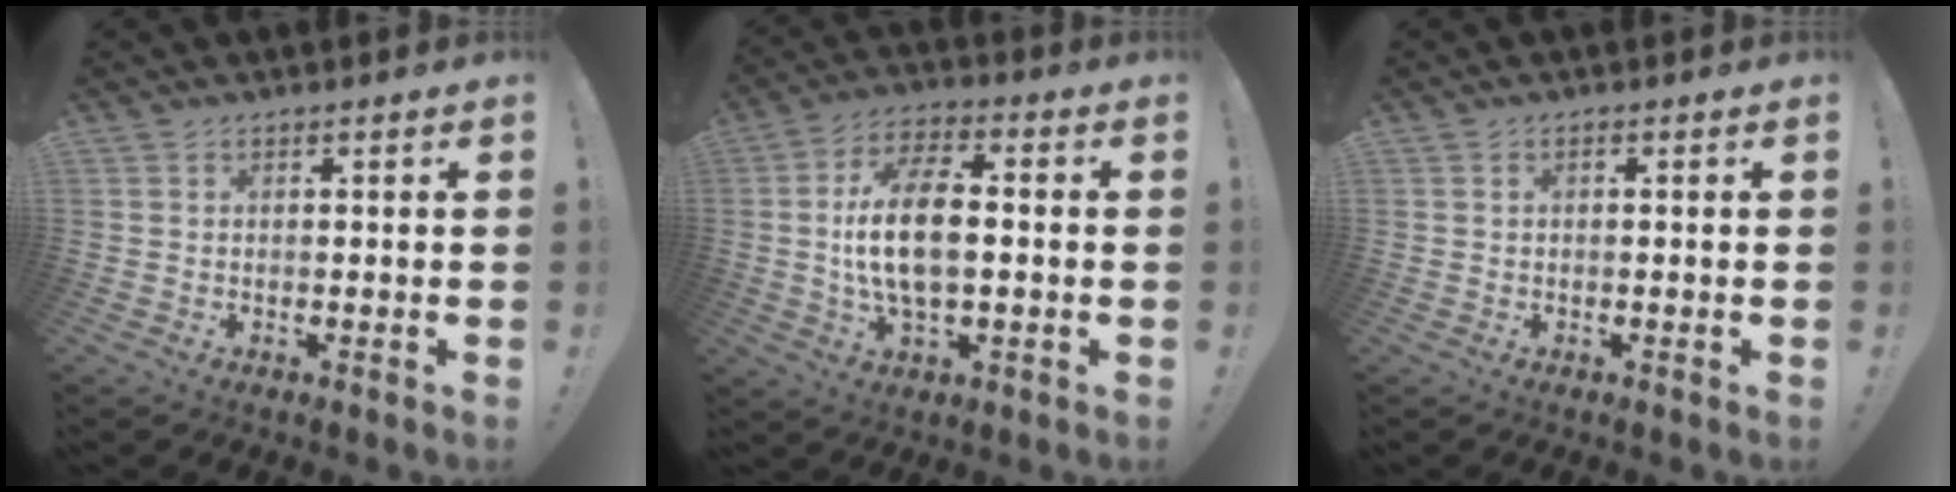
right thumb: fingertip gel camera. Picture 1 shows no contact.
{"total": 14.2, "force": [-0.4, 7.0, 12.3], "torque": [-0.225, 0.007, -0.010]}
{"total": 0.5, "force": [-0.2, 0.4, 0.3], "torque": [-0.011, 0.005, -0.003]}